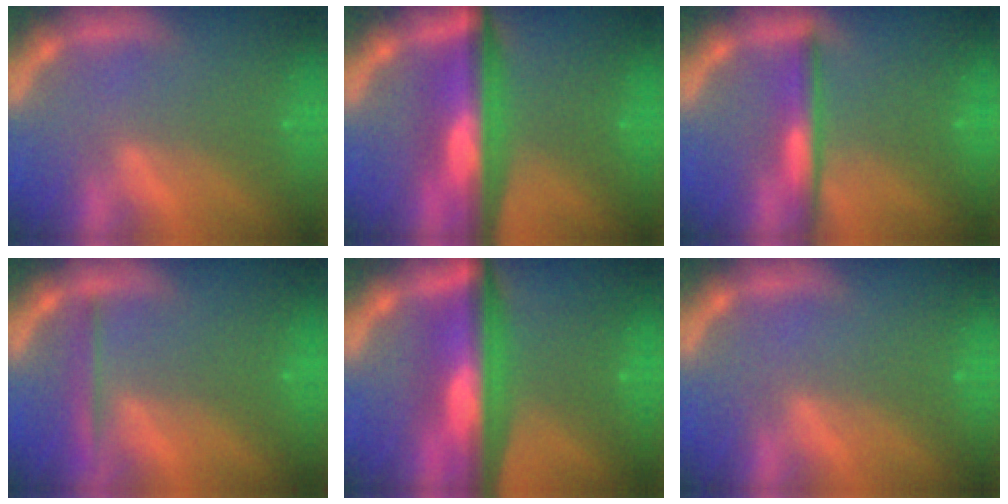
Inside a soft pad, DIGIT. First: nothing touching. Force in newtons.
{"total": 8.6}
{"total": 3.5}
{"total": 2.0}
{"total": 9.1}
{"total": 0.0}